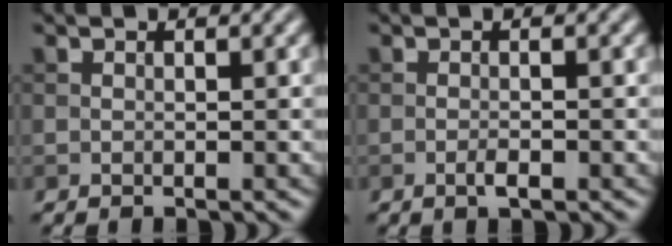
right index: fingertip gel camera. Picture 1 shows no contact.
{"total": 1.4, "force": [-0.7, 0.2, 1.3], "torque": [-0.023, 0.000, -0.014]}